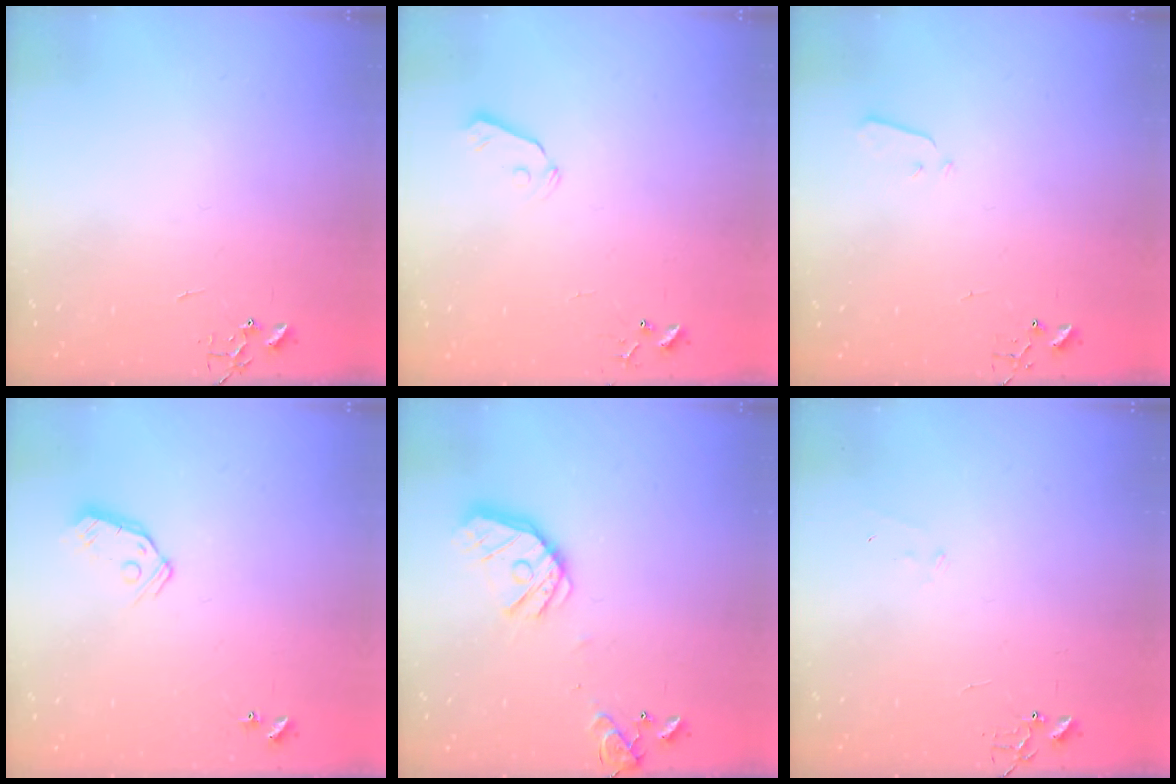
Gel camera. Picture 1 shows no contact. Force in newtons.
{"total": 4.3, "press": 4.3, "slide": 0.7}
{"total": 2.2, "press": 2.1, "slide": 0.3}
{"total": 7.5, "press": 7.5, "slide": 0.4}
{"total": 15.8, "press": 15.5, "slide": 2.5}
{"total": 5.6, "press": 5.6, "slide": 0.7}